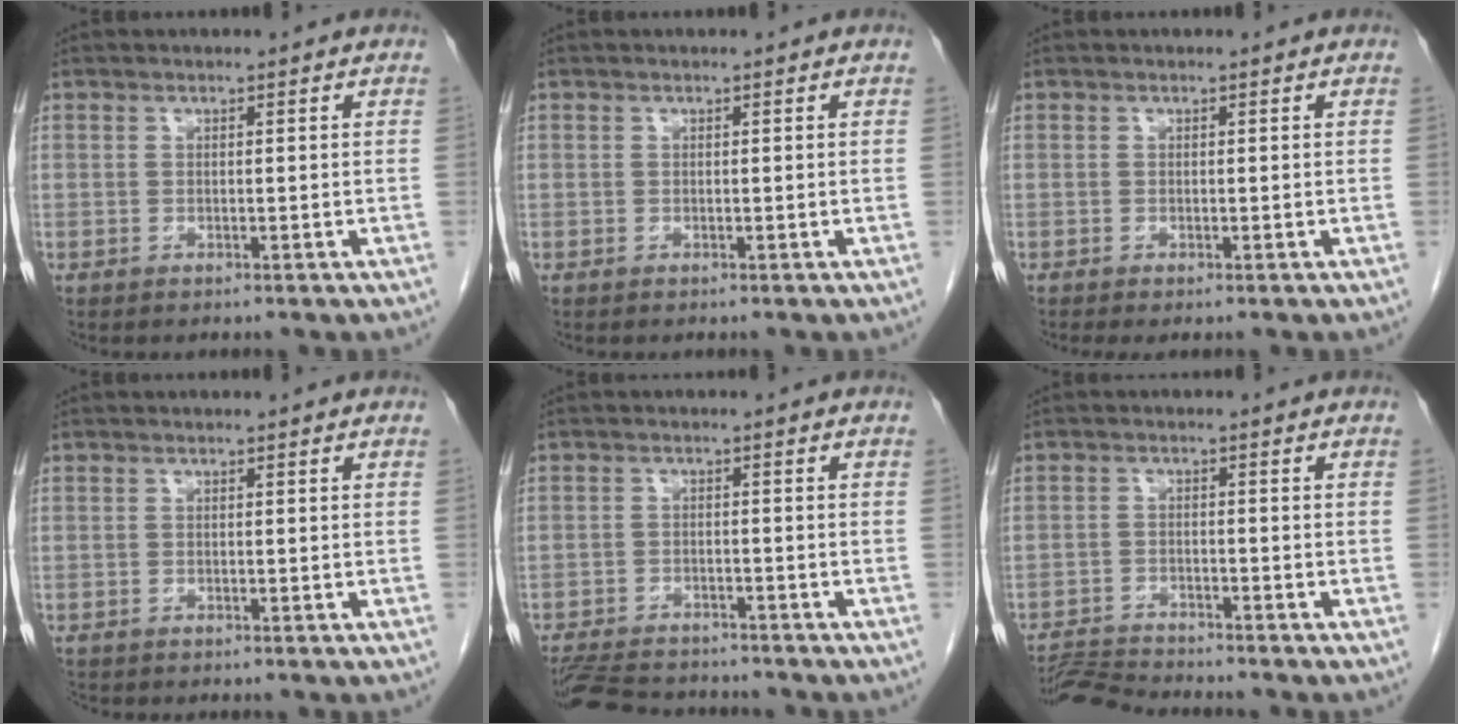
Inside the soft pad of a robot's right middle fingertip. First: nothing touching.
{"total": 0.0}
{"total": 0.5, "force": [-0.3, 0.0, 0.4], "torque": [-0.007, -0.003, -0.002]}
{"total": 0.9, "force": [-0.9, 0.2, 0.1], "torque": [-0.007, -0.003, -0.017]}
{"total": 10.2, "force": [-9.4, 2.4, 3.3], "torque": [-0.062, -0.005, -0.139]}
{"total": 5.3, "force": [-5.2, -0.8, -0.1], "torque": [0.002, -0.013, -0.094]}